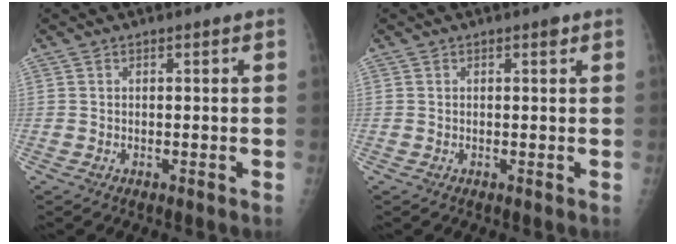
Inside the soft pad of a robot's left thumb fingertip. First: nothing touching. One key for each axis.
{"total": 1.0, "fx": 0.6, "fy": 0.3, "fz": 0.7, "tx": -0.009, "ty": -0.001, "tz": 0.007}